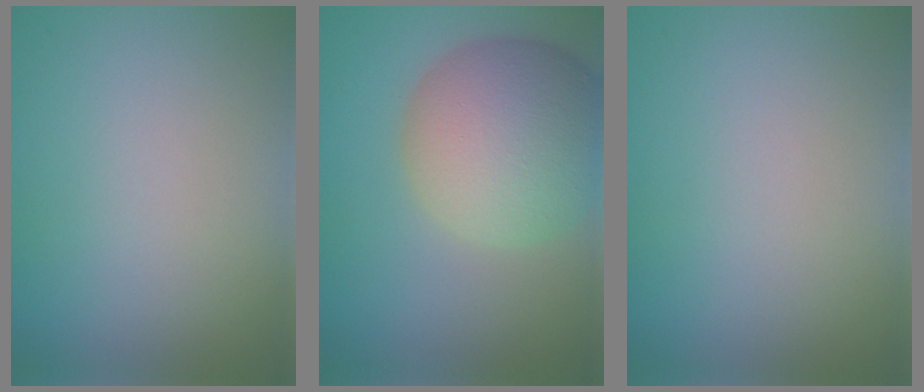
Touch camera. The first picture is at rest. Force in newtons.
{"total": 10.4, "press": 10.4, "slide": 0.9}
{"total": 0.0}